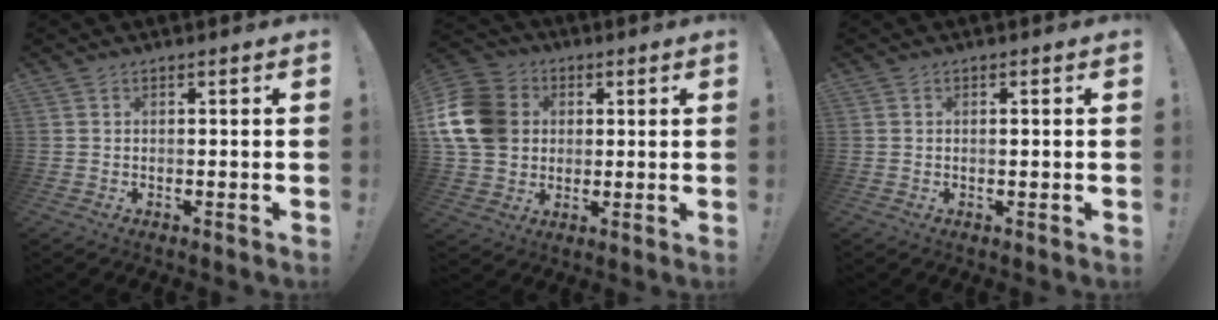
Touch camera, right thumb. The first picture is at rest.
{"total": 16.9, "force": [3.1, 13.9, 9.0], "torque": [-0.162, -0.001, 0.065]}
{"total": 0.6, "force": [0.0, -0.1, 0.6], "torque": [-0.006, -0.003, -0.001]}